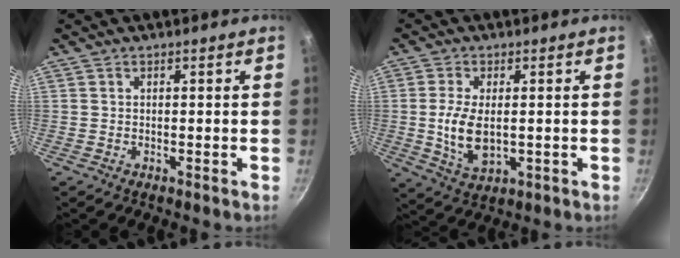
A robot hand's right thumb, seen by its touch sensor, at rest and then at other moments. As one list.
[{"total": 8.3, "force": [-0.2, 4.3, 7.0], "torque": [-0.143, -0.008, 0.002]}]